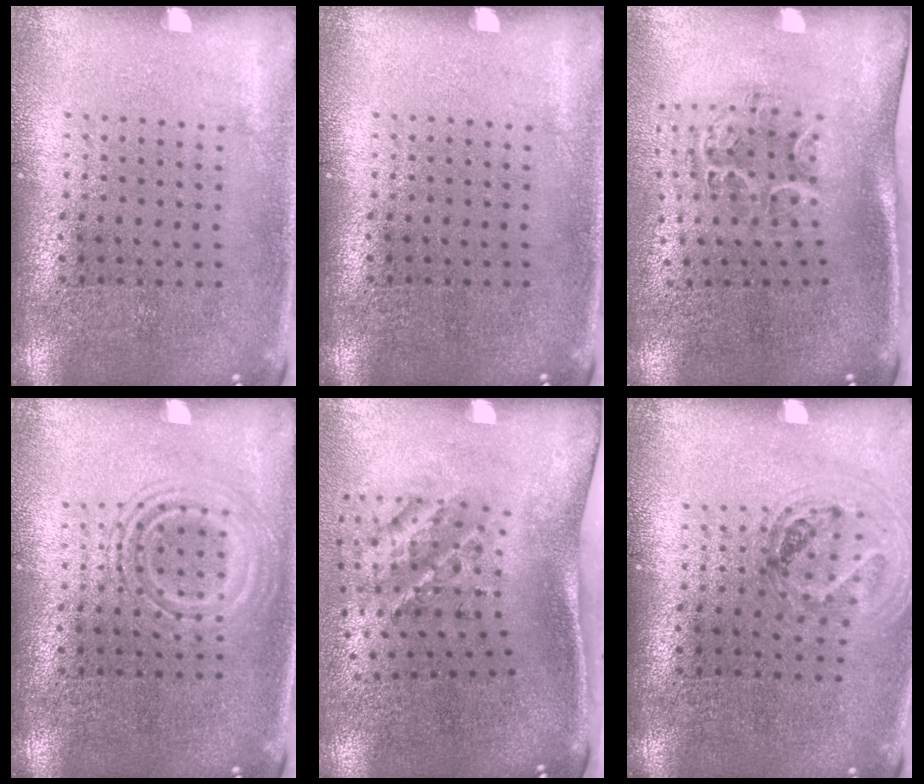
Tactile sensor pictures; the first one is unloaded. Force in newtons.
{"total": 0.0}
{"total": 1.4, "press": 1.3, "slide": 0.7}
{"total": 2.6, "press": 2.6, "slide": 0.4}
{"total": 2.1, "press": 1.3, "slide": 1.7}
{"total": 0.9, "press": 0.9, "slide": 0.1}